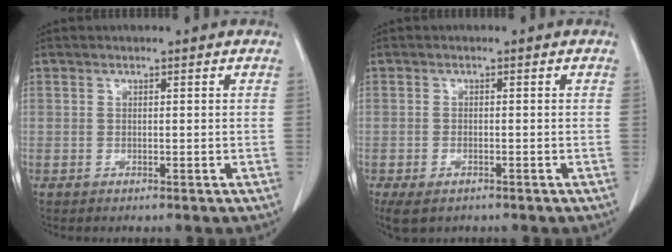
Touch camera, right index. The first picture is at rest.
{"total": 4.5, "force": [-3.1, 2.1, 2.6], "torque": [-0.049, -0.011, -0.045]}